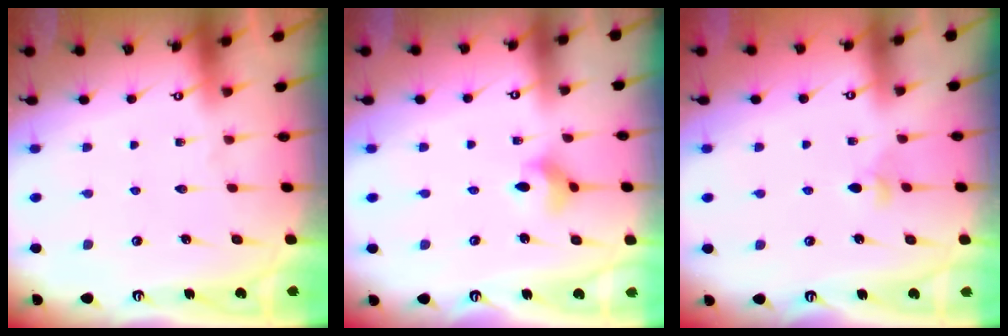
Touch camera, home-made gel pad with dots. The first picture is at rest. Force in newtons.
{"total": 4.7, "press": 4.6, "slide": 0.6}
{"total": 3.3, "press": 3.2, "slide": 0.9}